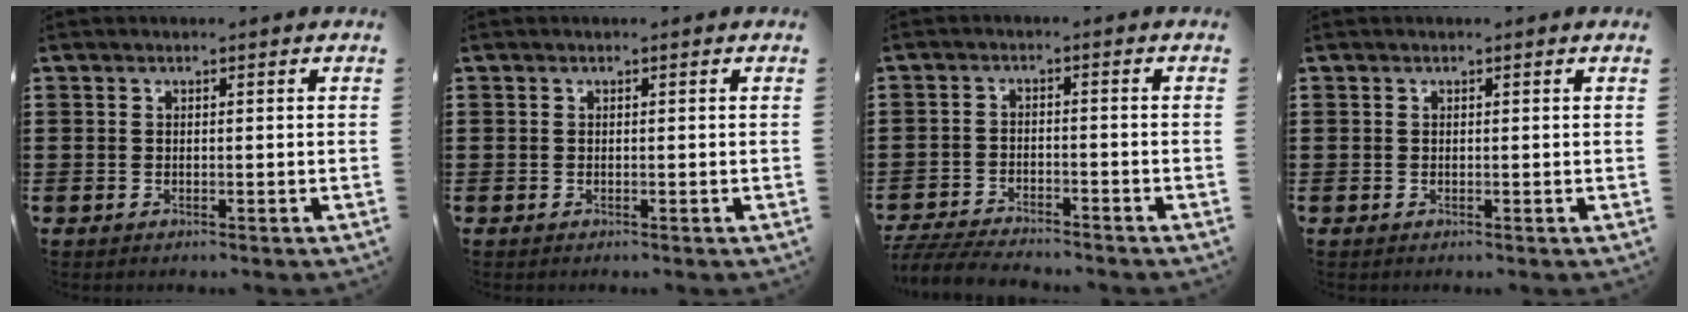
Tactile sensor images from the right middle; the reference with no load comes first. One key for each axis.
{"total": 0.0}
{"total": 4.8, "fx": -4.6, "fy": 0.5, "fz": 1.0, "tx": -0.029, "ty": -0.002, "tz": -0.096}
{"total": 0.0}